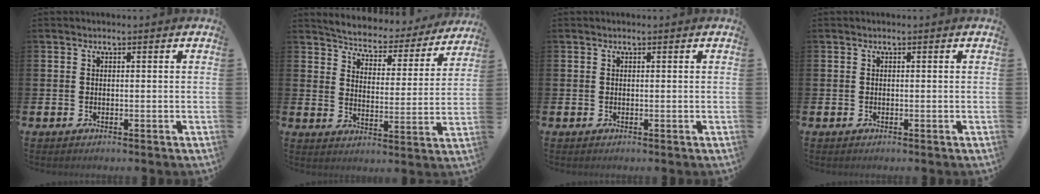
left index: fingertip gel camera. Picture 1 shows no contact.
{"total": 5.0, "force": [4.9, 1.1, 0.3], "torque": [-0.037, -0.043, 0.079]}
{"total": 0.0}
{"total": 0.0}